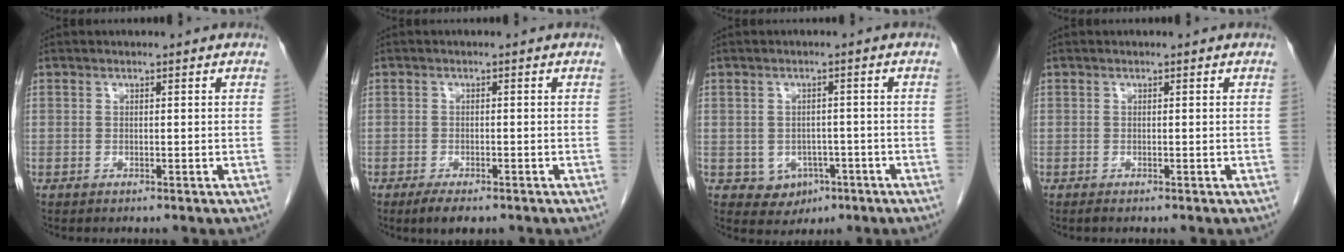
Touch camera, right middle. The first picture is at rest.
{"total": 3.5, "force": [-2.5, 1.2, 2.2], "torque": [-0.040, -0.006, -0.036]}
{"total": 4.4, "force": [-1.8, 3.7, 1.6], "torque": [-0.017, 0.005, -0.012]}
{"total": 0.0}